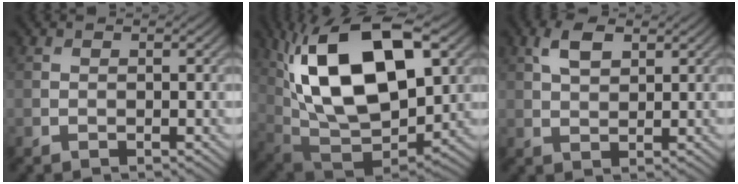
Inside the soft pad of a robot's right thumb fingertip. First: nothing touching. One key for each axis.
{"total": 19.8, "fx": 5.5, "fy": 10.6, "fz": 15.9, "tx": -0.298, "ty": 0.019, "tz": 0.087}
{"total": 3.9, "fx": 1.9, "fy": 2.0, "fz": 2.8, "tx": -0.063, "ty": 0.005, "tz": 0.035}